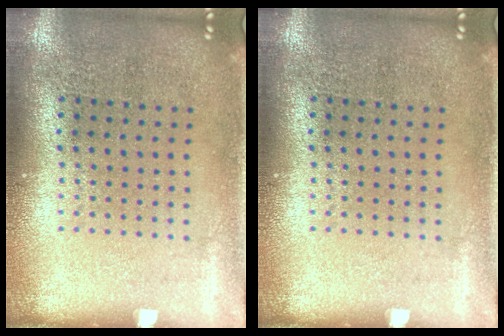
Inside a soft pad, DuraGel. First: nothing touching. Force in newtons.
{"total": 0.0}